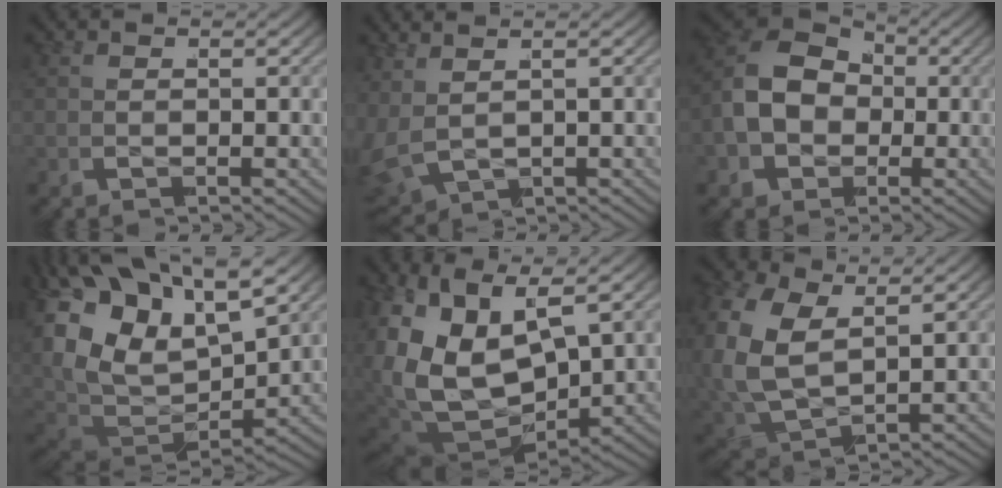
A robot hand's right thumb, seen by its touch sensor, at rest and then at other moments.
{"total": 2.8, "force": [0.1, 2.4, 1.4], "torque": [-0.061, -0.009, 0.015]}
{"total": 12.6, "force": [1.3, 10.0, 7.6], "torque": [-0.187, -0.005, 0.017]}
{"total": 15.7, "force": [1.1, 12.0, 10.1], "torque": [-0.232, -0.027, 0.015]}
{"total": 14.1, "force": [-2.1, 9.6, 10.2], "torque": [-0.255, -0.051, -0.013]}
{"total": 8.3, "force": [0.1, 6.4, 5.3], "torque": [-0.168, -0.034, 0.018]}